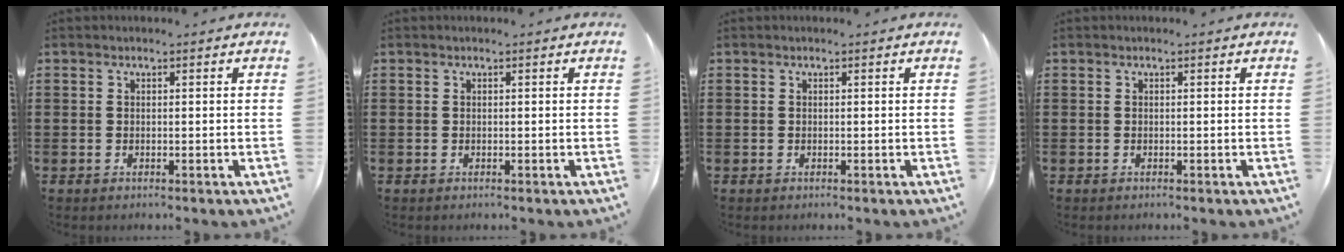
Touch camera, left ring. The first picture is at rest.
{"total": 0.0}
{"total": 0.0}
{"total": 0.0}